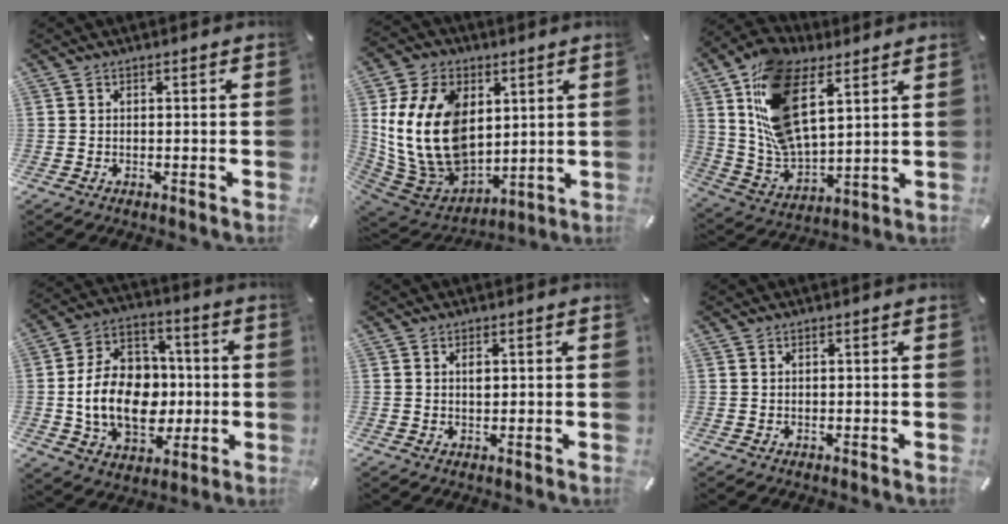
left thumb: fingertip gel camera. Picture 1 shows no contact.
{"total": 21.6, "force": [4.1, 15.5, 14.4], "torque": [-0.314, -0.023, 0.082]}
{"total": 20.0, "force": [9.2, 11.3, 13.8], "torque": [-0.294, -0.034, 0.167]}
{"total": 17.9, "force": [-1.9, 13.2, 11.9], "torque": [-0.238, 0.013, -0.028]}
{"total": 1.7, "force": [0.4, 1.0, 1.4], "torque": [-0.022, 0.000, 0.005]}
{"total": 0.0}